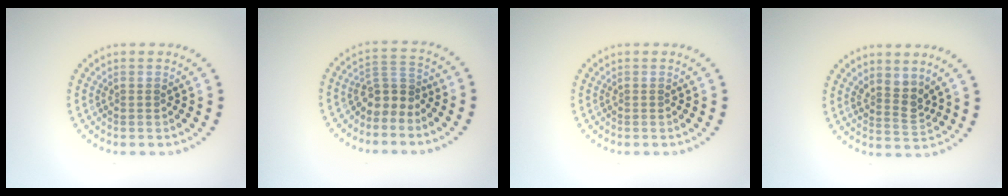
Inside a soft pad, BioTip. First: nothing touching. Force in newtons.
{"total": 2.8, "press": 2.0, "slide": 2.0}
{"total": 0.0}
{"total": 2.3, "press": 1.8, "slide": 1.6}